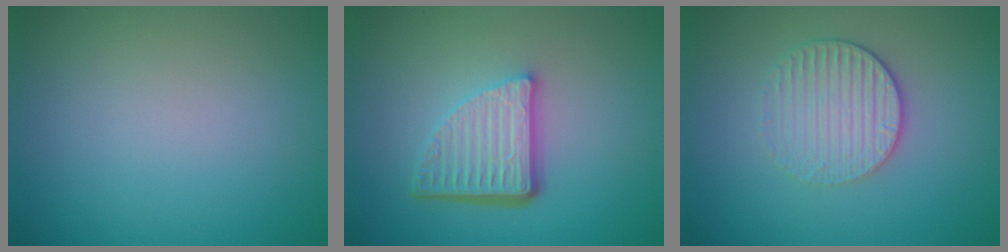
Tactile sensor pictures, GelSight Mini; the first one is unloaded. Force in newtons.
{"total": 5.4, "press": 3.7, "slide": 3.9}
{"total": 3.3, "press": 2.7, "slide": 1.9}